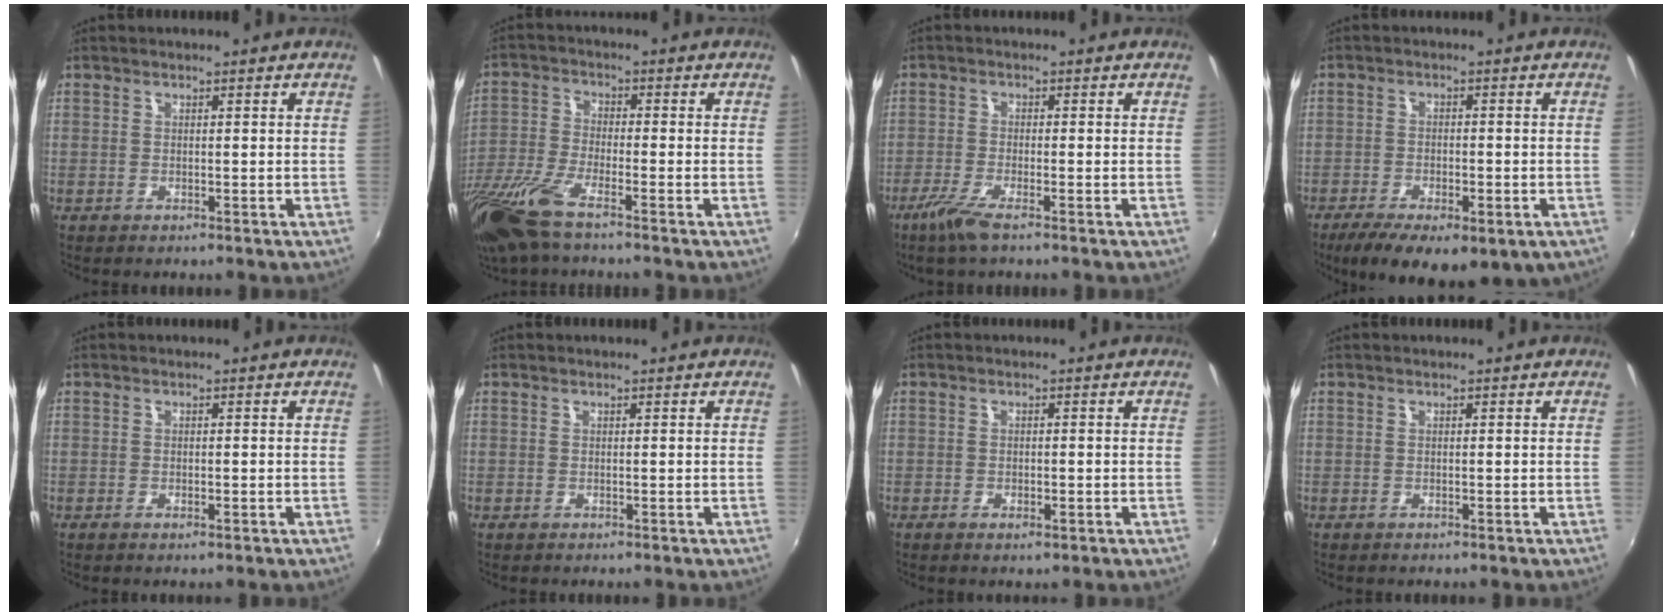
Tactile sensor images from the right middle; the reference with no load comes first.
{"total": 12.4, "force": [-8.9, 2.4, 8.4], "torque": [-0.192, -0.039, -0.180]}
{"total": 4.7, "force": [-3.2, 0.1, 3.3], "torque": [-0.087, -0.012, -0.066]}
{"total": 14.5, "force": [-8.6, 6.1, 10.0], "torque": [-0.196, -0.043, -0.123]}
{"total": 0.8, "force": [-0.5, 0.4, 0.5], "torque": [-0.009, -0.003, -0.008]}
{"total": 0.0}
{"total": 1.8, "force": [-0.9, 0.9, 1.2], "torque": [-0.022, -0.005, -0.015]}
{"total": 0.0}